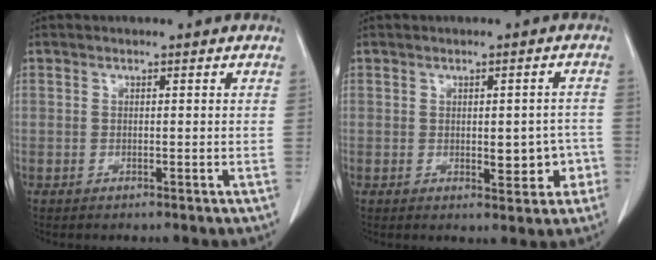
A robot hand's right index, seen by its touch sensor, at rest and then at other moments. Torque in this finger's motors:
{"motor_torque": [0.16, 0.28, 0.16, 0.10]}